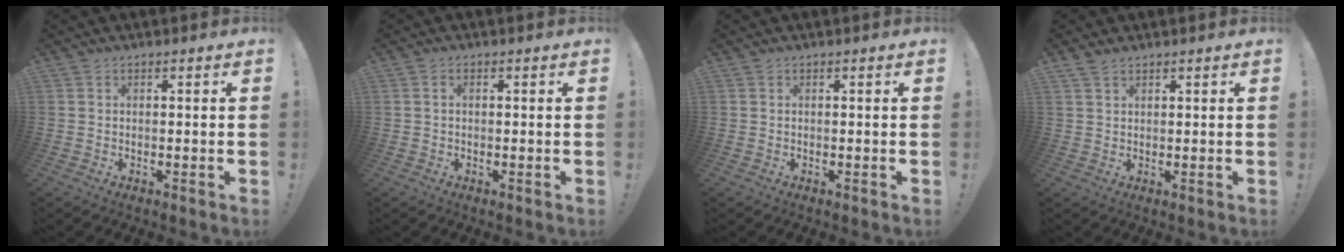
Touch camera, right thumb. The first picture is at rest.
{"total": 0.9, "force": [0.0, 0.5, 0.7], "torque": [-0.019, 0.006, 0.001]}
{"total": 0.0}
{"total": 2.5, "force": [2.2, 0.8, 0.8], "torque": [-0.008, -0.014, 0.041]}